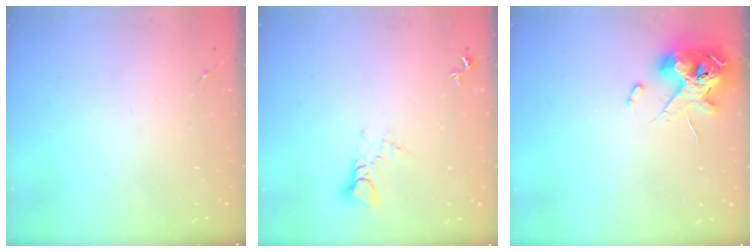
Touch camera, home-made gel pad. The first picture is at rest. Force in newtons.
{"total": 4.0, "press": 3.9, "slide": 0.3}
{"total": 12.2, "press": 12.1, "slide": 2.0}